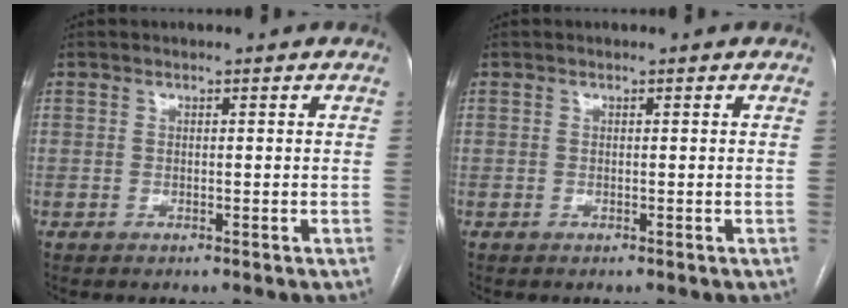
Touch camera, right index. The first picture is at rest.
{"total": 0.0}